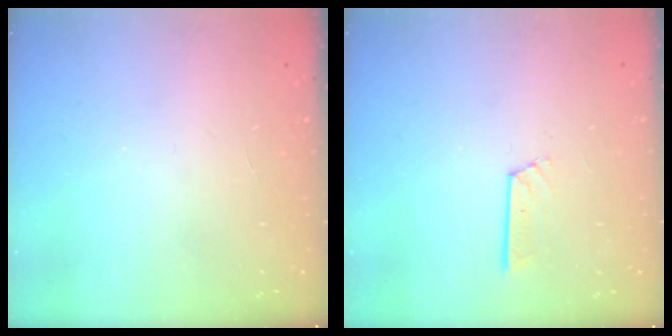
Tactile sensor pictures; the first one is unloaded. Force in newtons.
{"total": 6.4, "press": 6.4, "slide": 0.2}